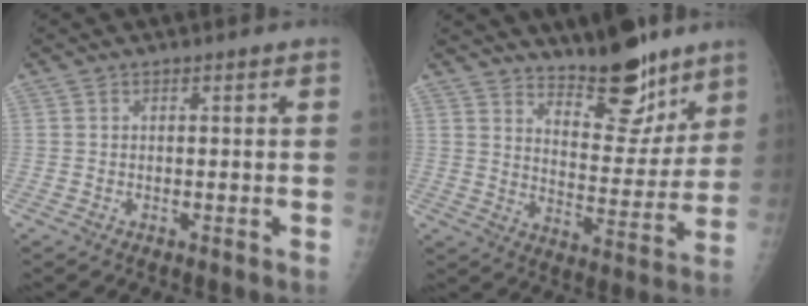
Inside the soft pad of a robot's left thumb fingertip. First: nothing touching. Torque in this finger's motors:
{"motor_torque": [0.20, 0.15, 0.20, -0.22, 0.05]}